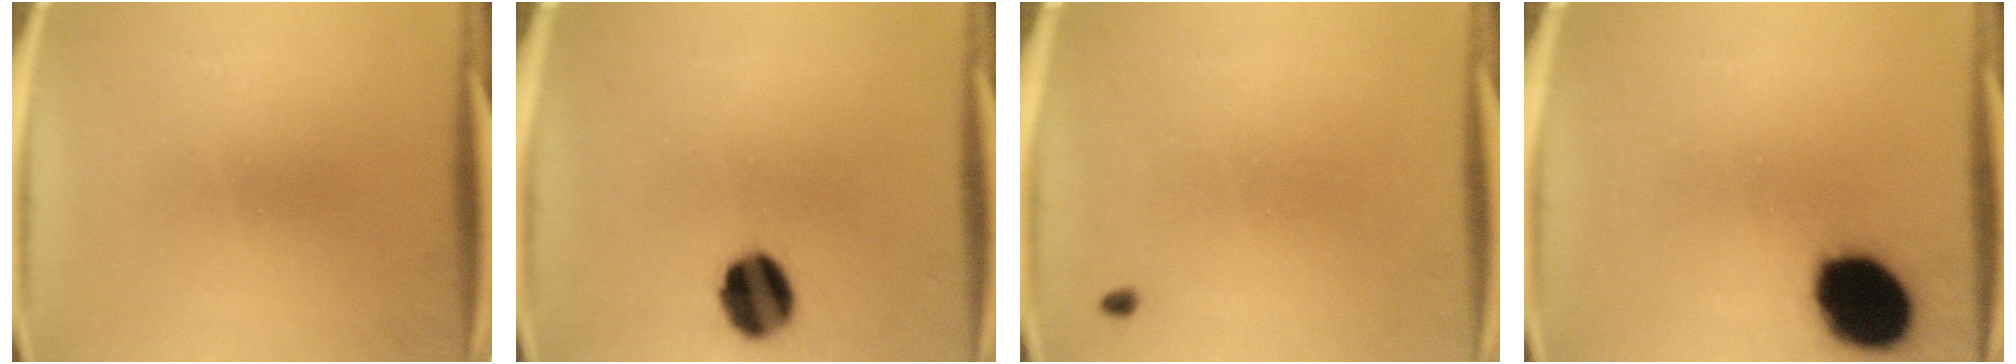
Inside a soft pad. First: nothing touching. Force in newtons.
{"total": 11.0}
{"total": 0.6}
{"total": 17.8}